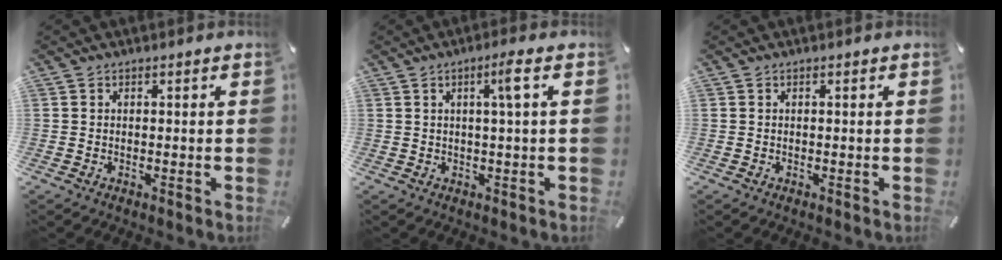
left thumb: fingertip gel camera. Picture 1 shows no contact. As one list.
[{"total": 4.4, "force": [1.2, 0.0, 4.2], "torque": [-0.076, -0.005, 0.015]}, {"total": 0.0}]